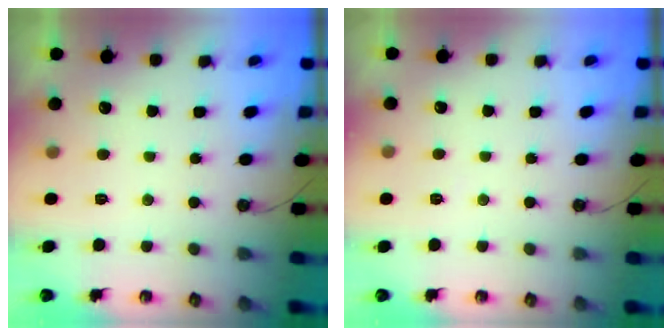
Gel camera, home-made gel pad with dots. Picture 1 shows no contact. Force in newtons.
{"total": 2.6, "press": 2.5, "slide": 0.5}